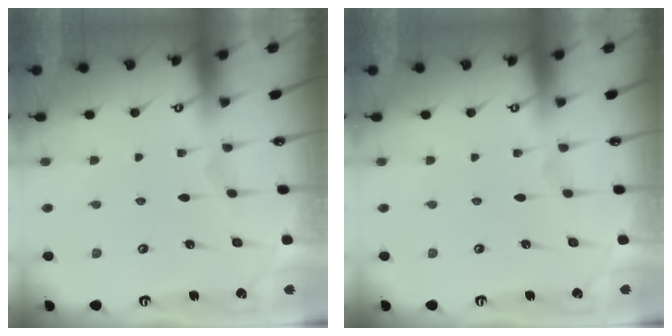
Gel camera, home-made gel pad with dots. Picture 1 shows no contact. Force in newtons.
{"total": 0.0}